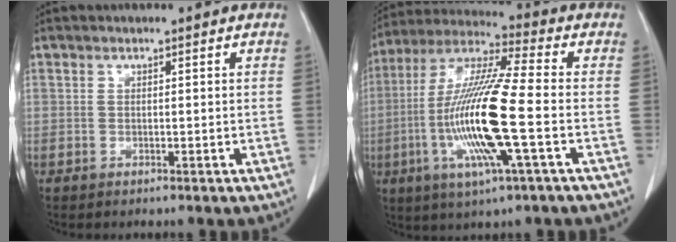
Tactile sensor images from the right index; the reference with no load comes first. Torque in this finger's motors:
{"motor_torque": [2.14, 0.00, 1.05, 0.21]}